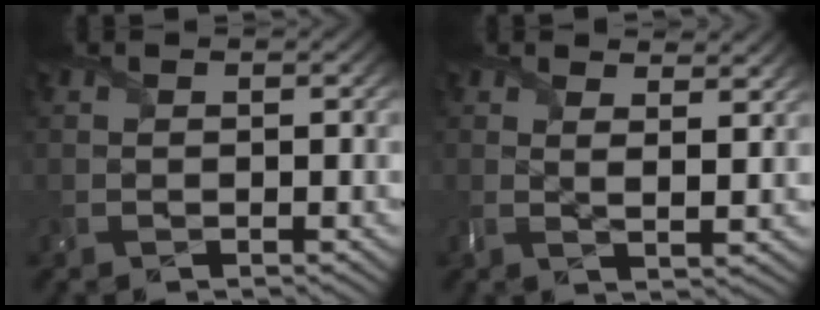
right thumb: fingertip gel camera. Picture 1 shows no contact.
{"total": 3.4, "force": [2.0, 0.9, 2.5], "torque": [-0.052, -0.003, 0.036]}